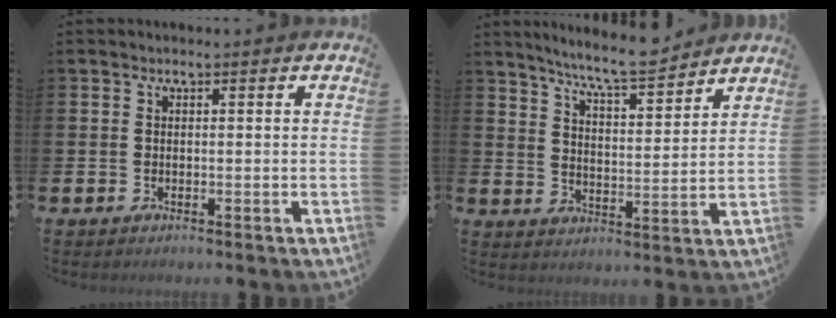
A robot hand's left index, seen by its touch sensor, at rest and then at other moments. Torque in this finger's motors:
{"motor_torque": [0.98, -1.16, 0.15, 0.07]}